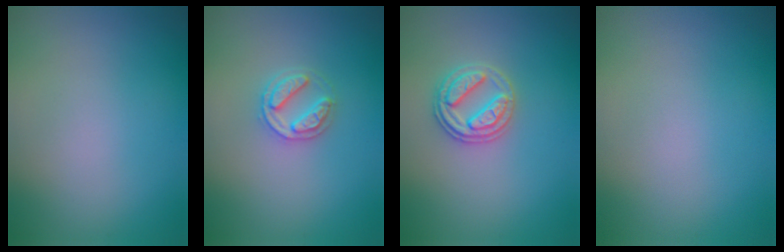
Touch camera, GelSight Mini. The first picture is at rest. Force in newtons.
{"total": 2.4, "press": 2.4, "slide": 0.4}
{"total": 2.6, "press": 2.6, "slide": 0.6}
{"total": 0.0}